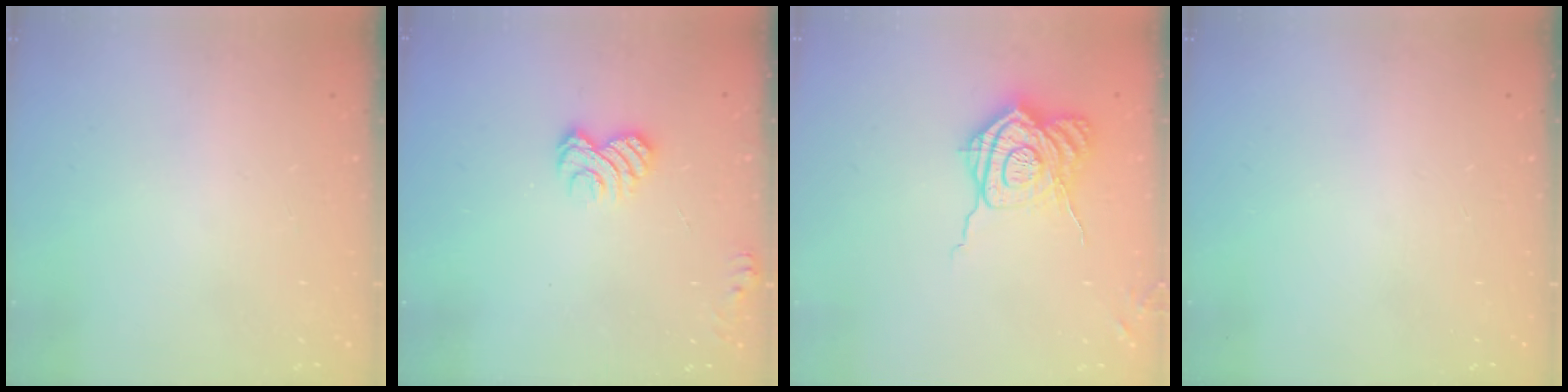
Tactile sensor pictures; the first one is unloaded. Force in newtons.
{"total": 6.0, "press": 5.8, "slide": 1.3}
{"total": 16.2, "press": 16.2, "slide": 0.5}
{"total": 0.0}